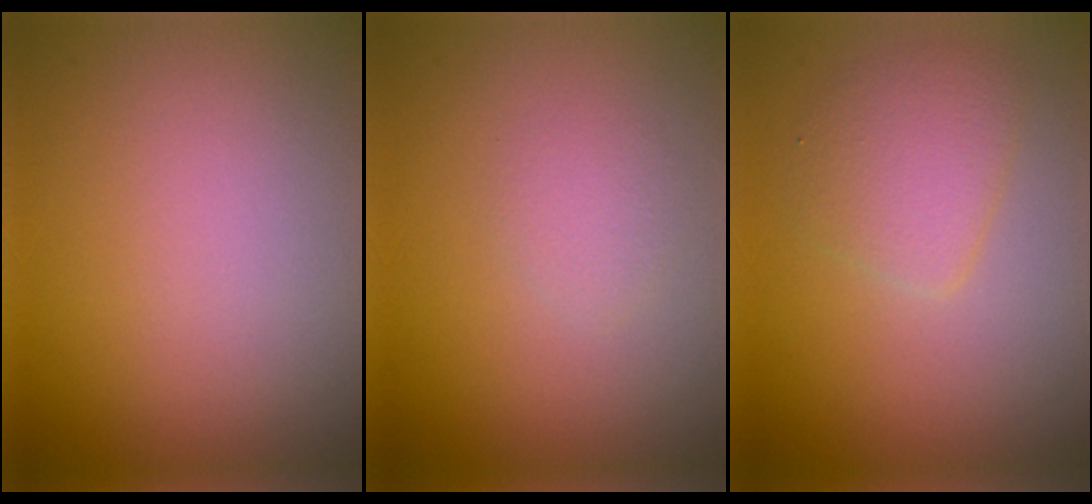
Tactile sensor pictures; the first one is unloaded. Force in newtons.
{"total": 1.1, "press": 1.1, "slide": 0.0}
{"total": 2.7, "press": 2.7, "slide": 0.2}